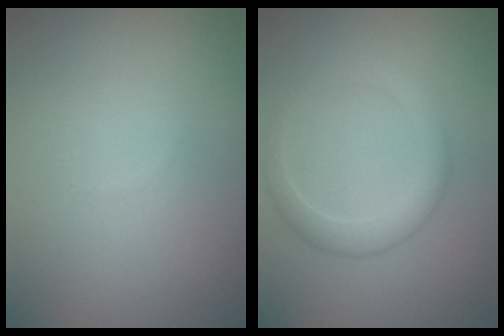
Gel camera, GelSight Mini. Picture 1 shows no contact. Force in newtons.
{"total": 2.5, "press": 2.5, "slide": 0.0}